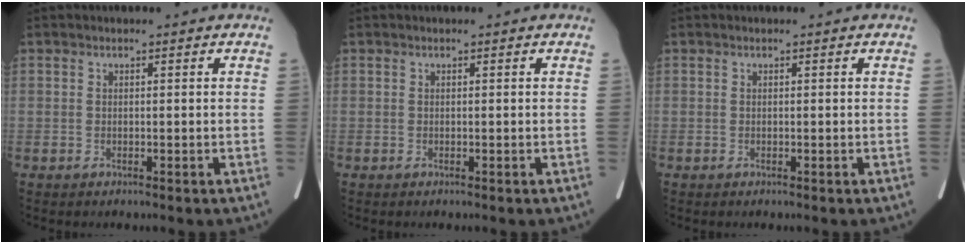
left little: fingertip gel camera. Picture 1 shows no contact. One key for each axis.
{"total": 0.0}
{"total": 0.0}